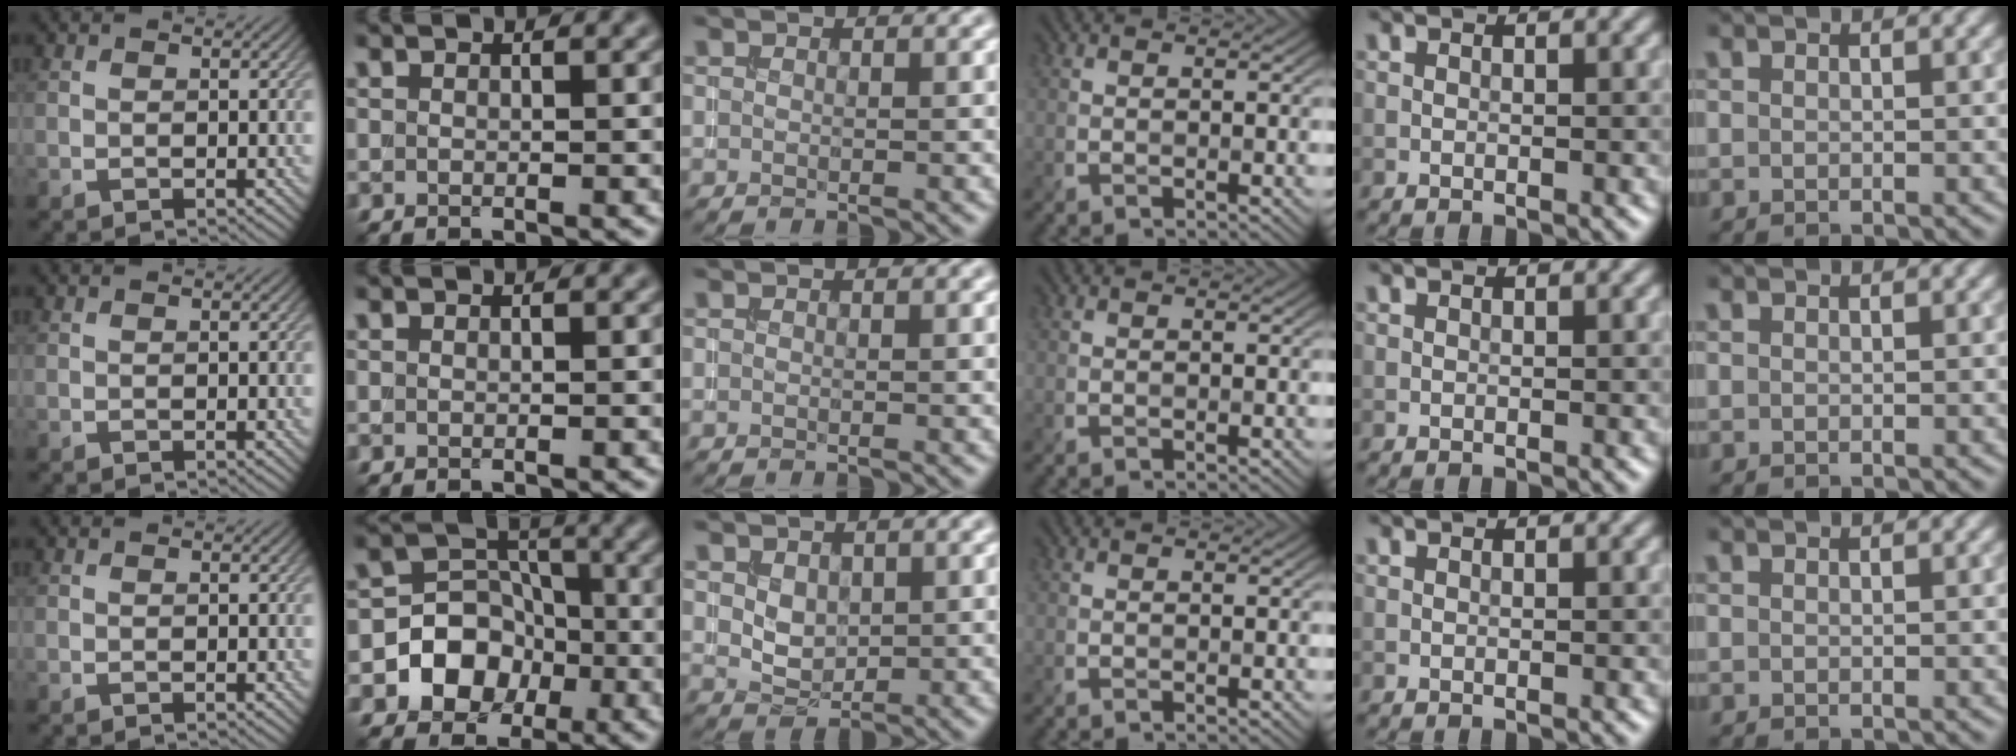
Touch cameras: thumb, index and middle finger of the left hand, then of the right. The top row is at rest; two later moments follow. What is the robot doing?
{"motion": "extract", "object": "drawer"}